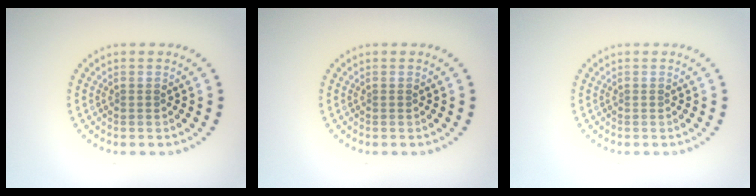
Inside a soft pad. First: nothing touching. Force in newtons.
{"total": 0.0}
{"total": 0.0}